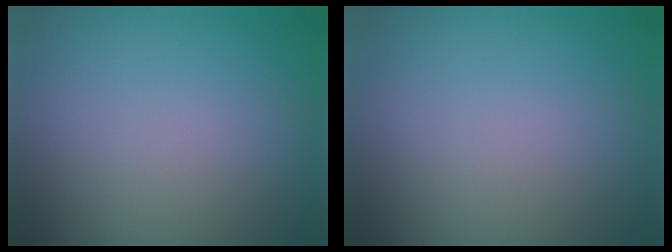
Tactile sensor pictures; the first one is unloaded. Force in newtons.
{"total": 0.0}